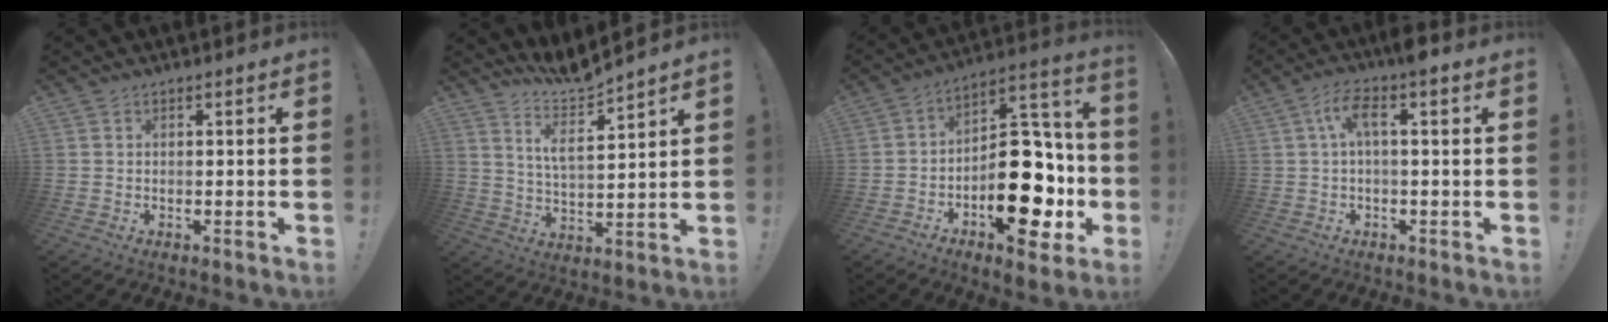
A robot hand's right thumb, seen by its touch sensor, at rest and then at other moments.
{"total": 8.9, "force": [7.6, 0.3, 4.7], "torque": [-0.100, -0.060, 0.133]}
{"total": 22.5, "force": [-6.7, 12.4, 17.6], "torque": [-0.234, 0.058, -0.079]}
{"total": 7.6, "force": [1.9, 1.5, 7.2], "torque": [-0.137, -0.002, 0.031]}